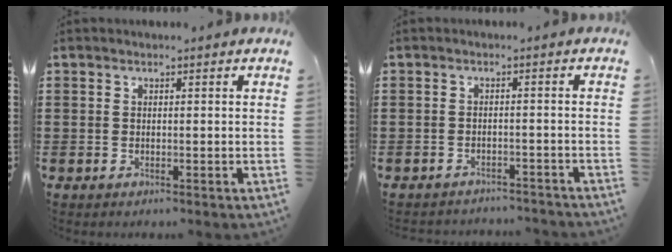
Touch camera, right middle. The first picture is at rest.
{"total": 2.1, "force": [-2.1, 0.2, 0.0], "torque": [-0.006, 0.002, -0.045]}